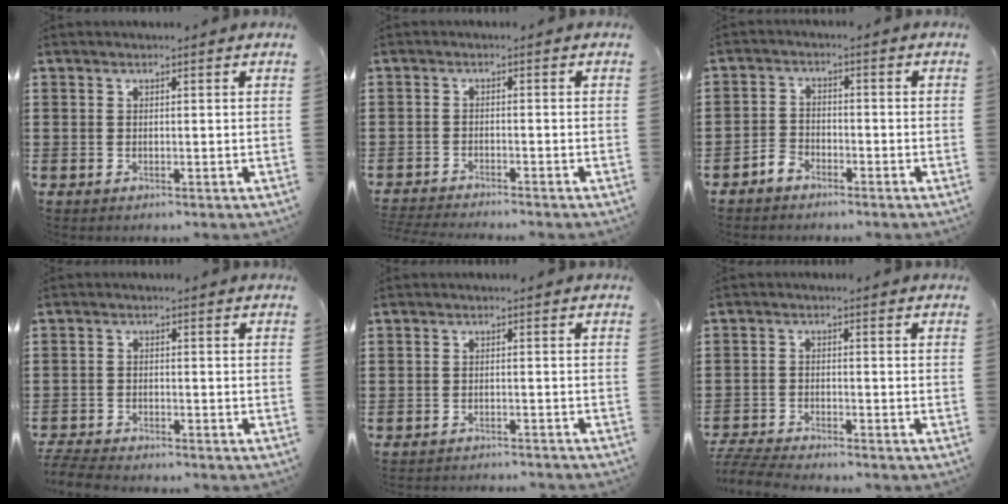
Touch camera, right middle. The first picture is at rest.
{"total": 2.3, "force": [-2.2, -0.3, 0.1], "torque": [-0.013, -0.006, -0.048]}
{"total": 2.7, "force": [-2.5, 1.1, 0.3], "torque": [-0.012, 0.003, -0.050]}
{"total": 3.5, "force": [-3.4, 0.3, 0.7], "torque": [-0.027, -0.008, -0.073]}
{"total": 1.8, "force": [-1.8, -0.2, 0.0], "torque": [-0.005, -0.001, -0.037]}
{"total": 4.4, "force": [-4.3, 0.1, 0.9], "torque": [-0.034, -0.008, -0.091]}